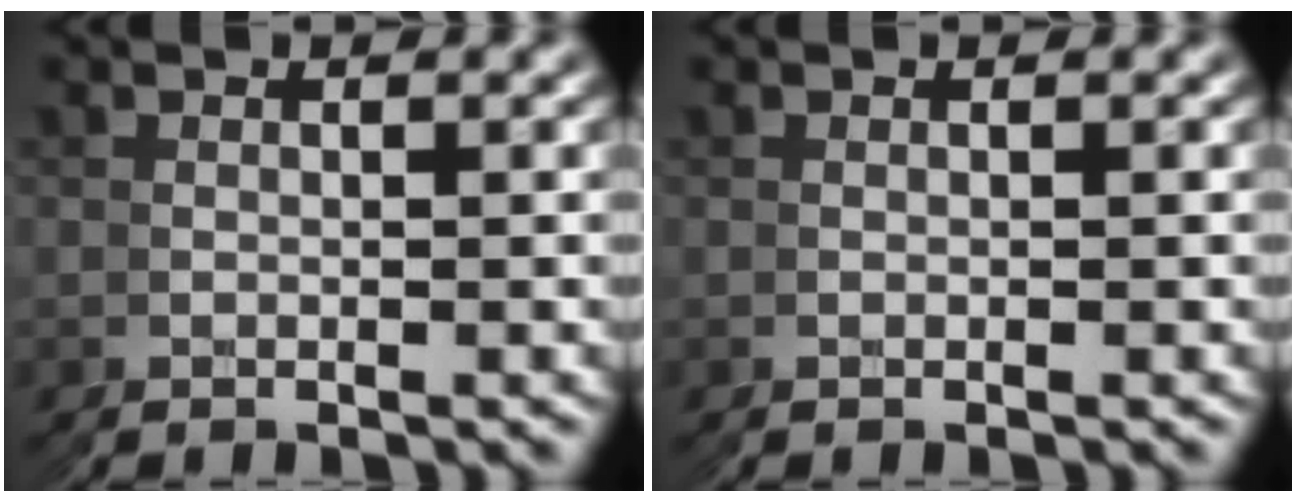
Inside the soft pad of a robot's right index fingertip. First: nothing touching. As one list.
[{"total": 0.0}]